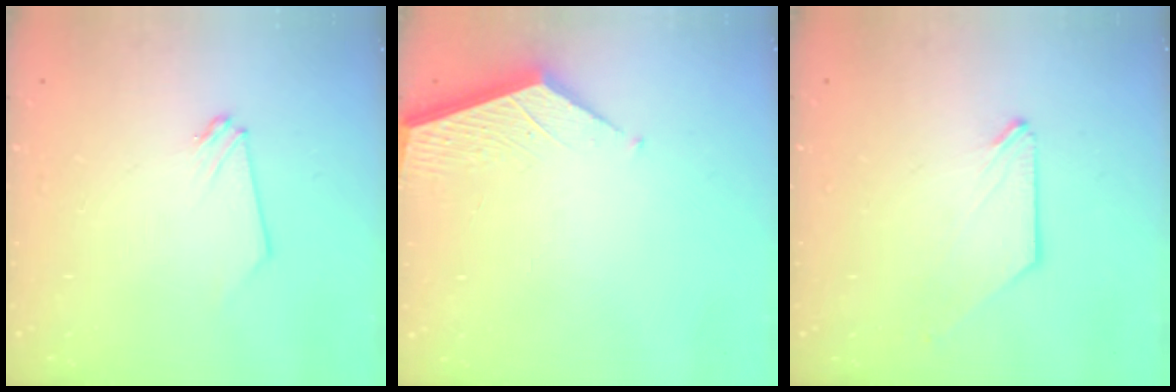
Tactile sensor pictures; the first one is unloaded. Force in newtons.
{"total": 3.6, "press": 3.6, "slide": 0.3}
{"total": 0.7, "press": 0.7, "slide": 0.1}